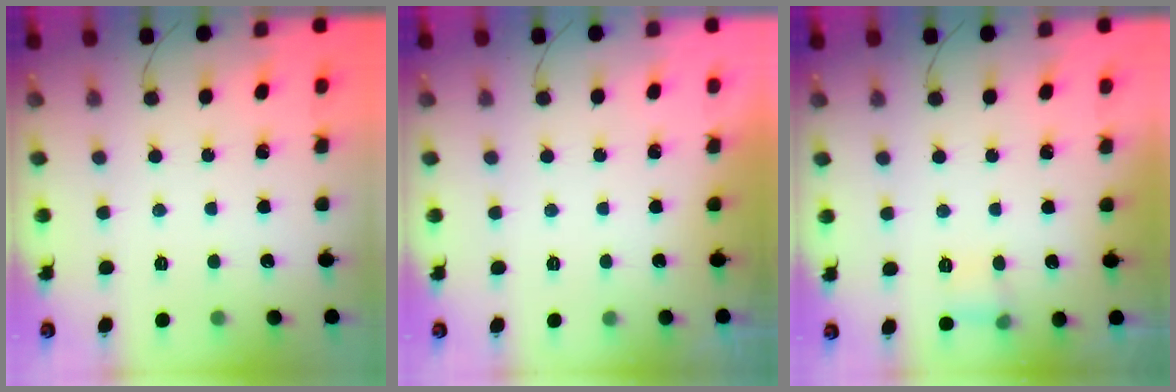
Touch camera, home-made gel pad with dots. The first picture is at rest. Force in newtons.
{"total": 0.0}
{"total": 4.8, "press": 4.6, "slide": 1.4}